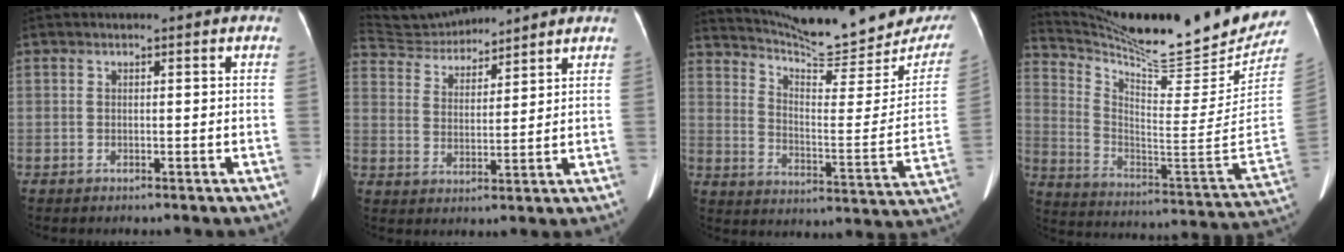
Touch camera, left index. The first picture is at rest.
{"total": 10.6, "force": [10.2, 2.1, 1.7], "torque": [-0.037, 0.029, 0.191]}
{"total": 23.6, "force": [21.7, 3.6, 8.7], "torque": [-0.133, -0.072, 0.287]}
{"total": 26.5, "force": [23.9, 1.0, 11.3], "torque": [-0.205, -0.094, 0.351]}